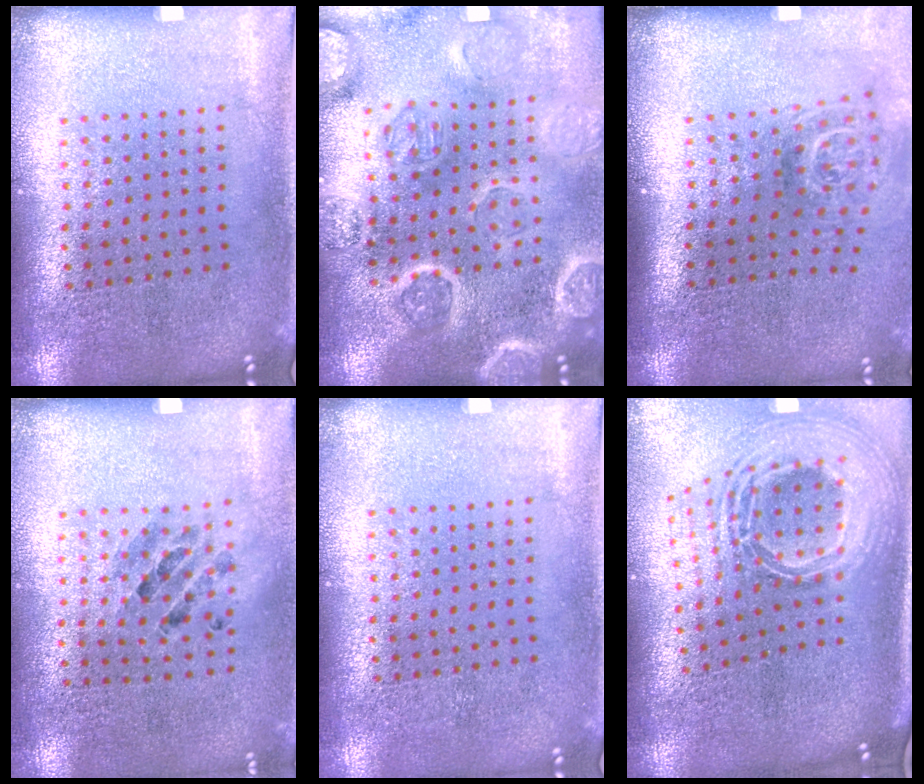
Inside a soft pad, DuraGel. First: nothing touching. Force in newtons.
{"total": 4.1, "press": 3.8, "slide": 1.6}
{"total": 1.8, "press": 1.2, "slide": 1.3}
{"total": 0.8, "press": 0.8, "slide": 0.0}
{"total": 0.0}
{"total": 2.9, "press": 2.0, "slide": 2.1}